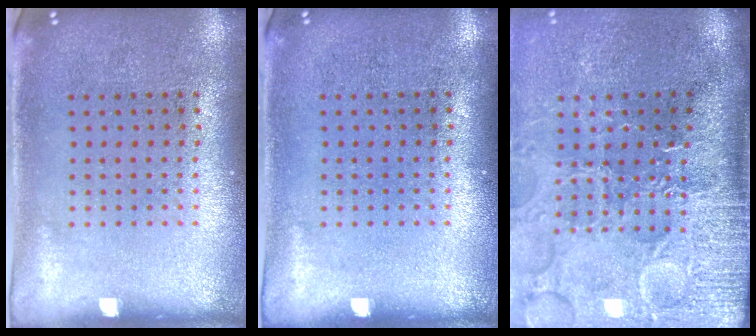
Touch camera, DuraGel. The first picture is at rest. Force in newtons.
{"total": 0.0}
{"total": 4.7, "press": 3.9, "slide": 2.6}